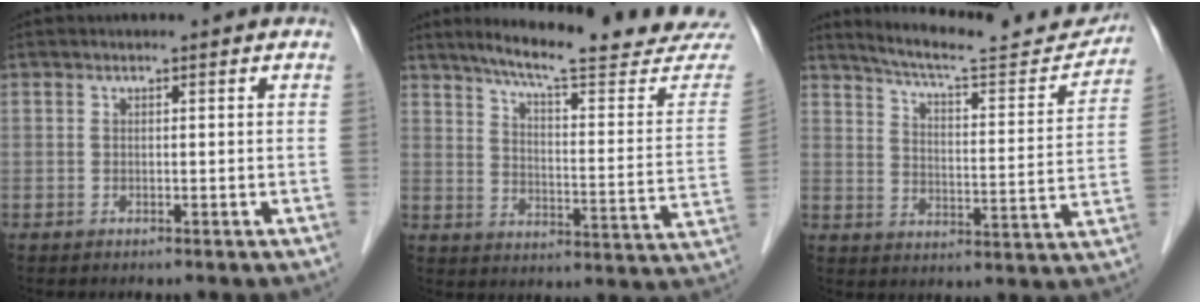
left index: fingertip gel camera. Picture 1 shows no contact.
{"total": 22.0, "force": [20.0, 0.7, 9.2], "torque": [-0.127, -0.078, 0.251]}
{"total": 17.3, "force": [16.4, 1.8, 5.3], "torque": [-0.077, -0.031, 0.219]}